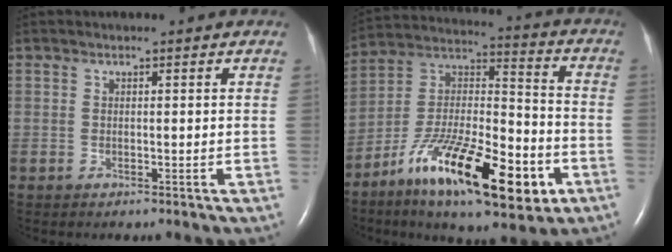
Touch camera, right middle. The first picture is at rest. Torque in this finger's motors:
{"motor_torque": [1.29, -0.85, 1.05, 0.21]}